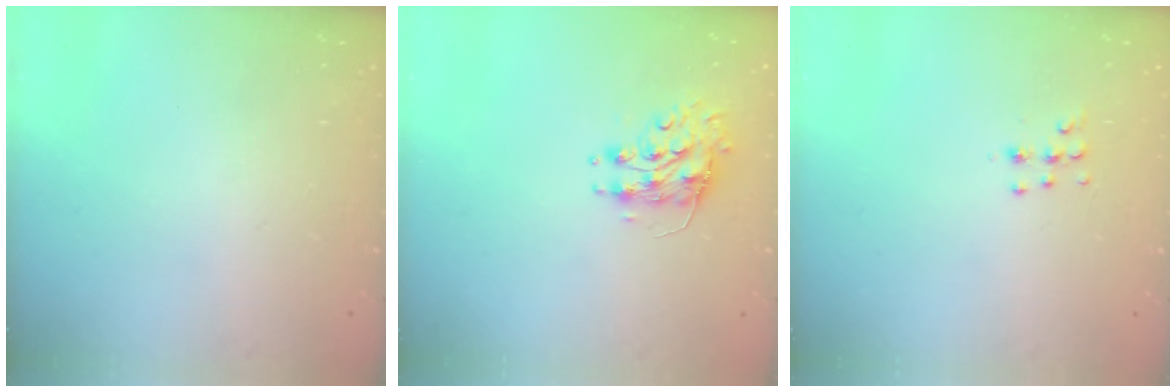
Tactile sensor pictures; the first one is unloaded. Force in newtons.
{"total": 8.5, "press": 8.5, "slide": 0.2}
{"total": 7.6, "press": 7.5, "slide": 1.2}